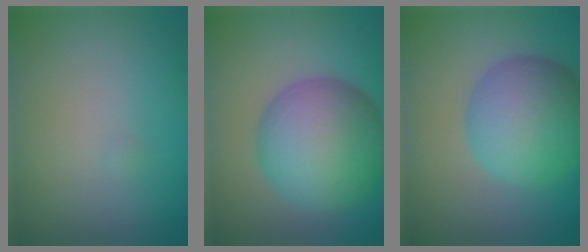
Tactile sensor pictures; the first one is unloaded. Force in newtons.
{"total": 9.7, "press": 9.7, "slide": 0.1}
{"total": 8.6, "press": 8.6, "slide": 0.1}